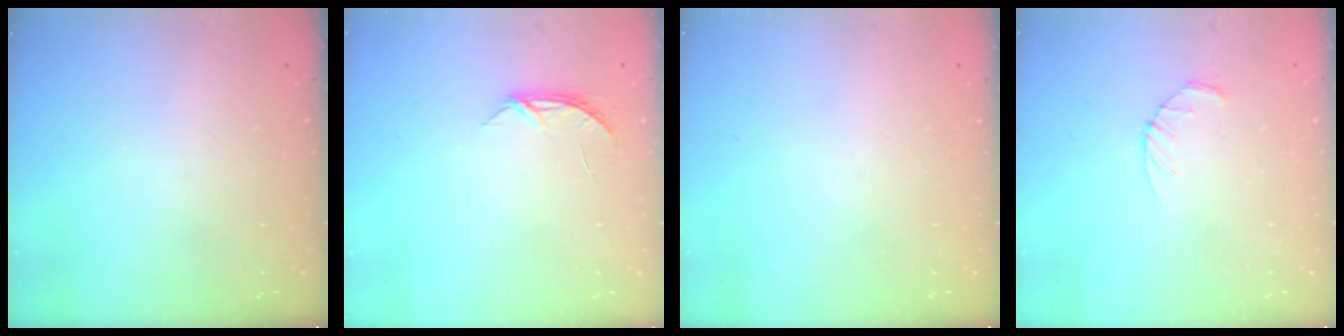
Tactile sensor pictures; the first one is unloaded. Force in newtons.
{"total": 4.0, "press": 4.0, "slide": 0.4}
{"total": 0.0}
{"total": 3.2, "press": 3.2, "slide": 0.5}